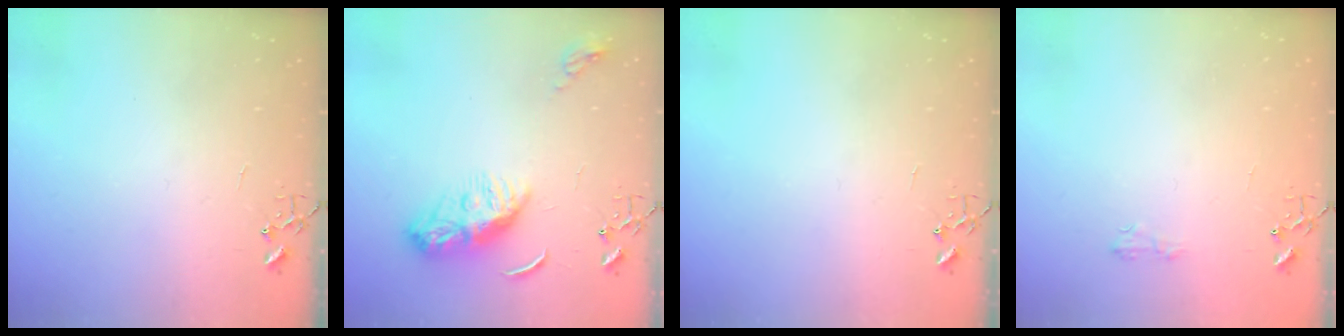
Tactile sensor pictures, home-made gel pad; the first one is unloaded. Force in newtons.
{"total": 9.4, "press": 9.4, "slide": 0.6}
{"total": 0.0}
{"total": 5.2, "press": 5.2, "slide": 0.7}